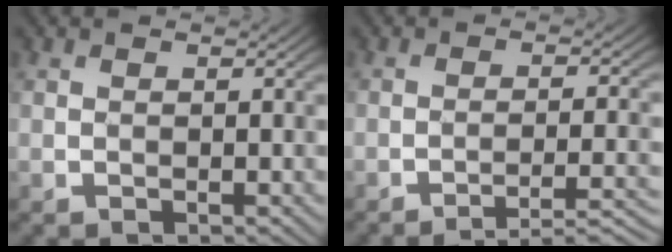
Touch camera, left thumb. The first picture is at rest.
{"total": 6.3, "force": [-4.4, 0.9, 4.4], "torque": [-0.069, 0.012, -0.063]}